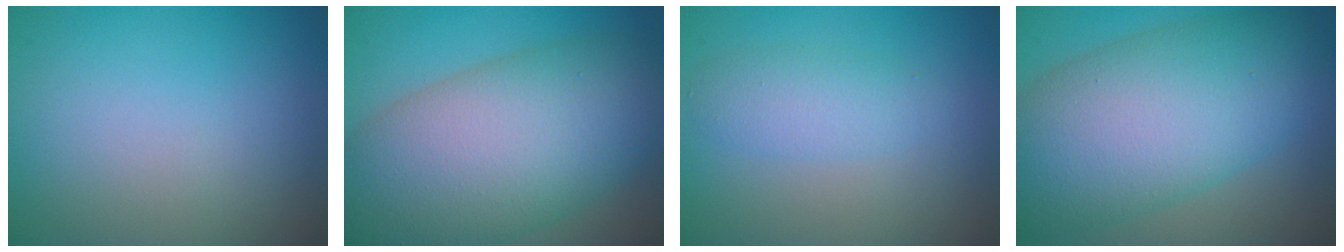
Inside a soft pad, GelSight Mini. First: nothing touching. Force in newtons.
{"total": 12.7, "press": 12.7, "slide": 0.8}
{"total": 2.3, "press": 2.3, "slide": 0.2}
{"total": 11.4, "press": 11.4, "slide": 0.5}